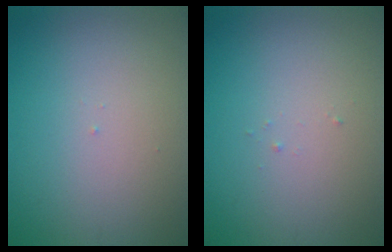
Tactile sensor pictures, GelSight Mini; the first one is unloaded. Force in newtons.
{"total": 0.0}